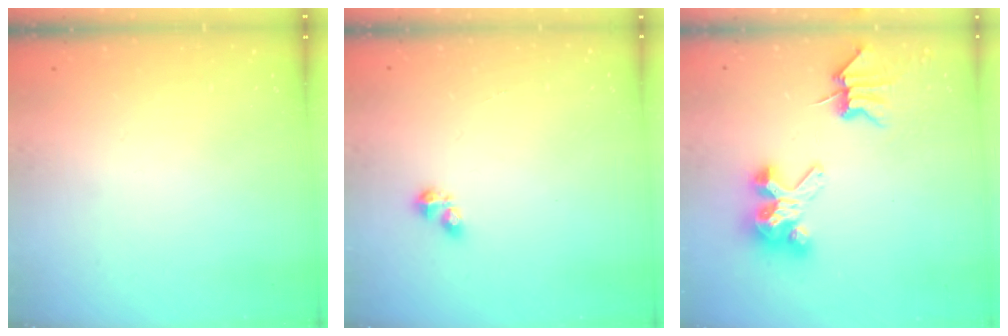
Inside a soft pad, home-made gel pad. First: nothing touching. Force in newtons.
{"total": 2.7, "press": 2.6, "slide": 0.3}
{"total": 5.5, "press": 5.5, "slide": 0.7}